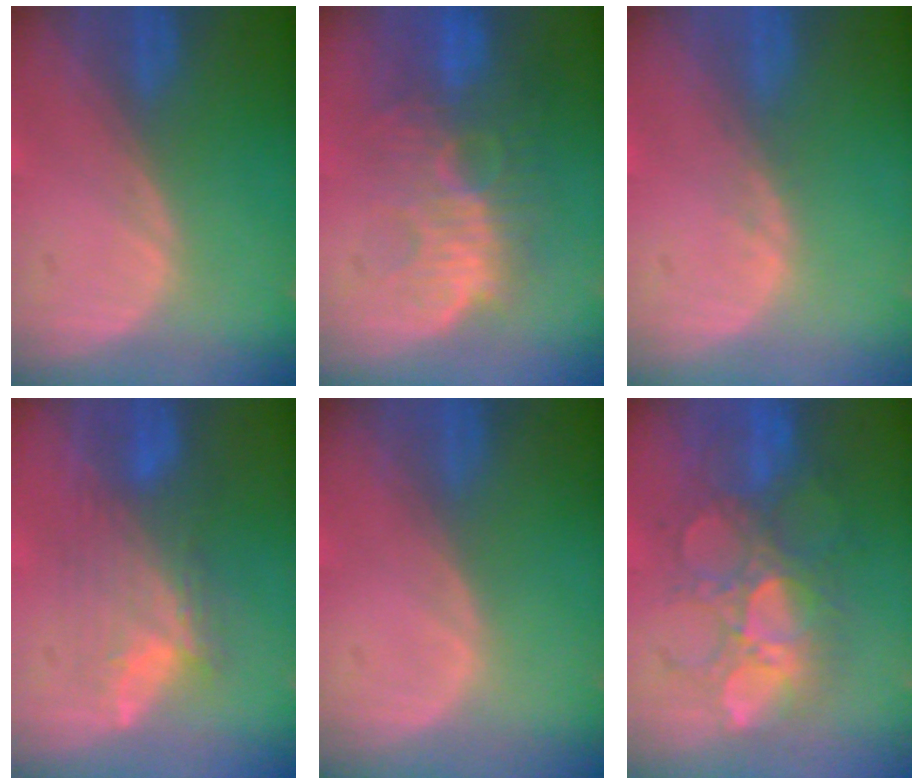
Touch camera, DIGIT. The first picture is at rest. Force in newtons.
{"total": 11.1, "press": 9.6, "slide": 5.6}
{"total": 0.6, "press": 0.6, "slide": 0.1}
{"total": 7.3, "press": 7.1, "slide": 1.8}
{"total": 0.0}
{"total": 10.1, "press": 9.6, "slide": 3.2}